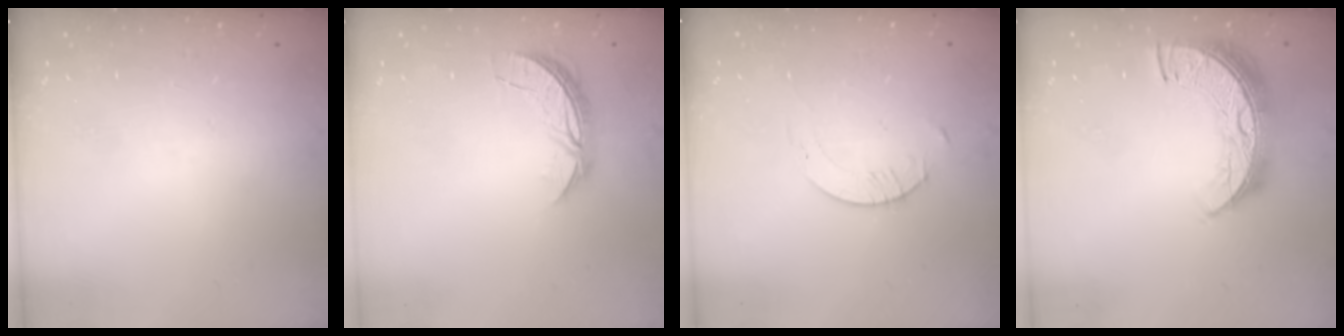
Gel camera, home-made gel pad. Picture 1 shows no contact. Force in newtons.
{"total": 6.2, "press": 6.2, "slide": 0.5}
{"total": 1.6, "press": 1.6, "slide": 0.2}
{"total": 12.3, "press": 12.3, "slide": 0.9}